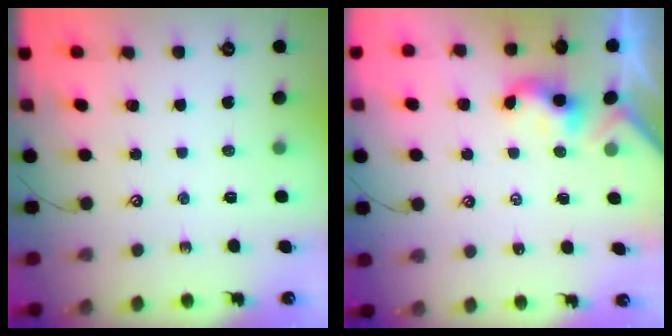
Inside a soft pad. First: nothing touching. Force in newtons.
{"total": 2.0, "press": 2.0, "slide": 0.2}